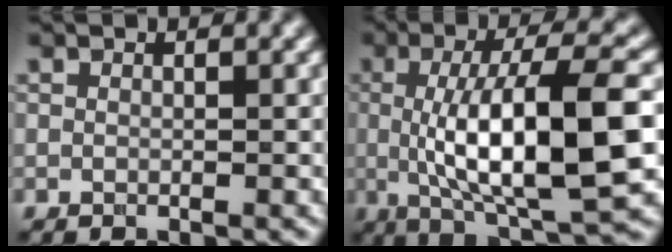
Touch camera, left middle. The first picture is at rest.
{"total": 12.2, "force": [-0.6, 3.3, 11.7], "torque": [-0.172, -0.003, -0.008]}